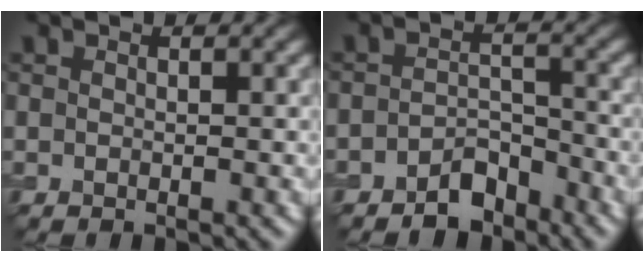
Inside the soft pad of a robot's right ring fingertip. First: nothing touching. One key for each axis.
{"total": 3.2, "fx": -2.5, "fy": 1.5, "fz": 1.3, "tx": -0.017, "ty": 0.013, "tz": -0.046}